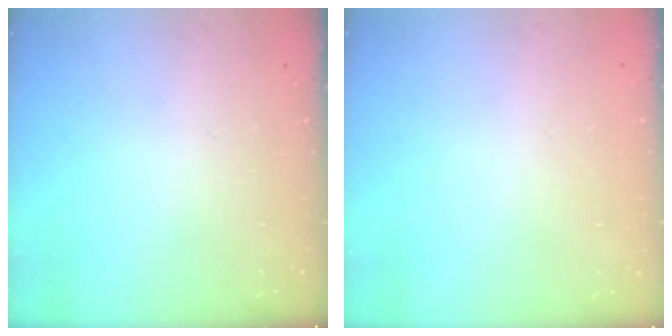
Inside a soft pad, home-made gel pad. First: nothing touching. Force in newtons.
{"total": 0.0}